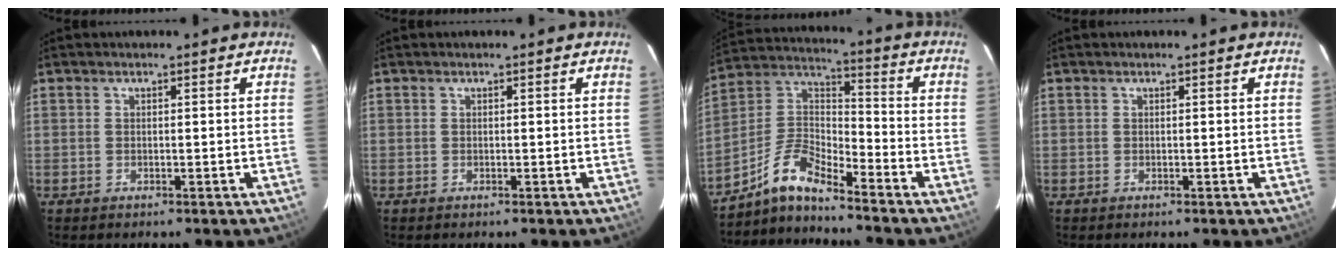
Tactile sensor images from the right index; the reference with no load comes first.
{"total": 0.0}
{"total": 9.1, "force": [-7.7, 1.7, 4.4], "torque": [-0.114, 0.032, -0.165]}
{"total": 0.0}